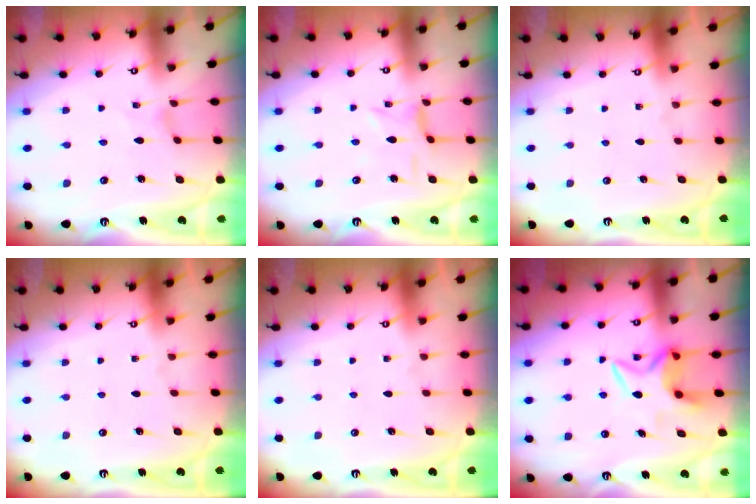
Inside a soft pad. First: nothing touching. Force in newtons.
{"total": 0.6, "press": 0.5, "slide": 0.3}
{"total": 0.0}
{"total": 0.0}
{"total": 0.0}
{"total": 7.1, "press": 7.1, "slide": 0.5}